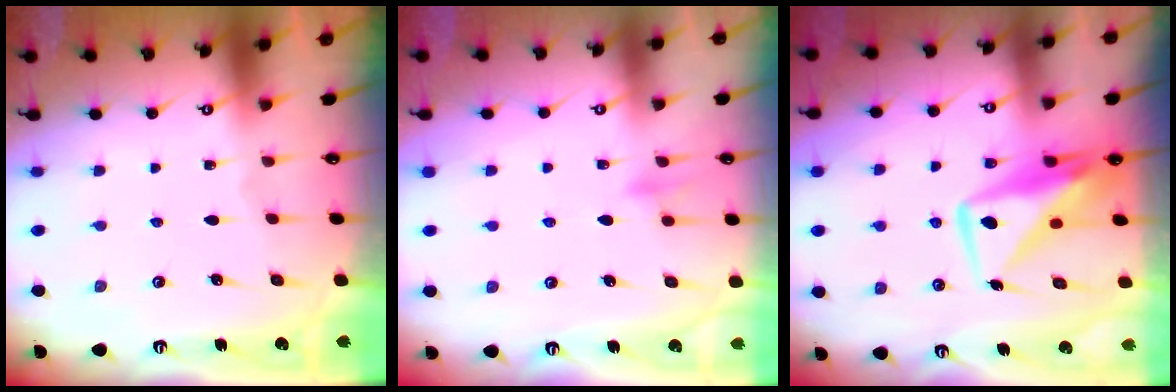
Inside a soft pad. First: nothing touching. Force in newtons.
{"total": 7.5, "press": 7.4, "slide": 0.6}
{"total": 10.7, "press": 10.7, "slide": 0.9}